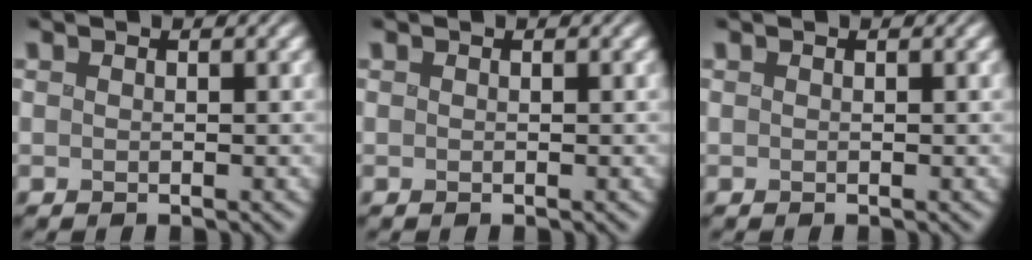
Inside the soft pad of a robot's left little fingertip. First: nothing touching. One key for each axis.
{"total": 0.0}
{"total": 0.0}